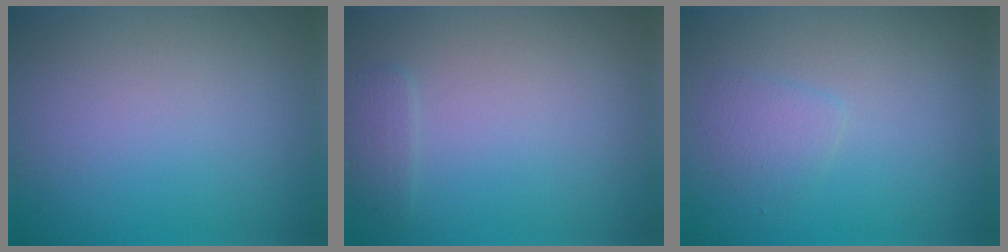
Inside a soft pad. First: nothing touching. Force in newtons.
{"total": 1.1, "press": 1.1, "slide": 0.1}
{"total": 1.4, "press": 1.4, "slide": 0.1}